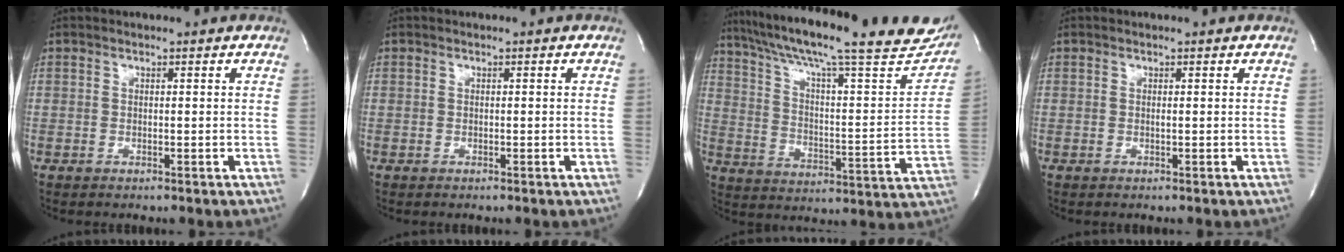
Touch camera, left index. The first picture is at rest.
{"total": 0.0}
{"total": 29.3, "force": [24.1, 4.2, 16.1], "torque": [-0.258, -0.030, 0.319]}
{"total": 0.0}